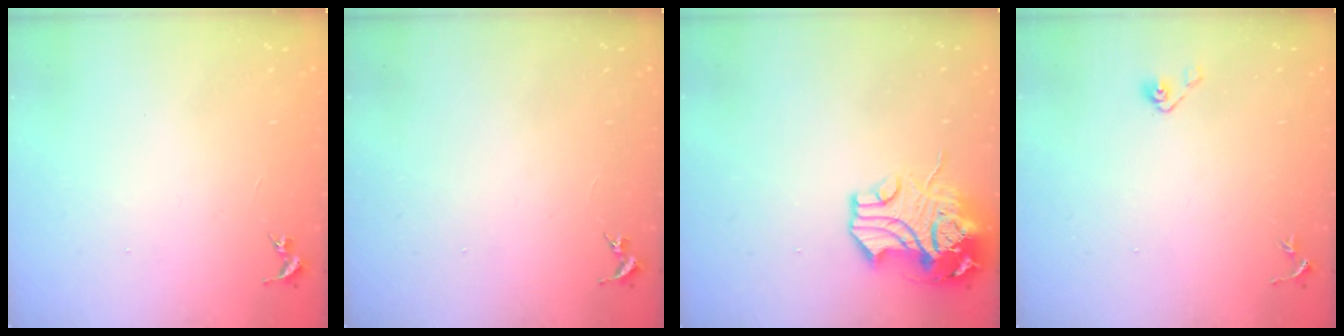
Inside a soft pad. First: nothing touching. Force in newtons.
{"total": 0.0}
{"total": 12.6, "press": 12.5, "slide": 2.1}
{"total": 4.1, "press": 3.7, "slide": 1.7}